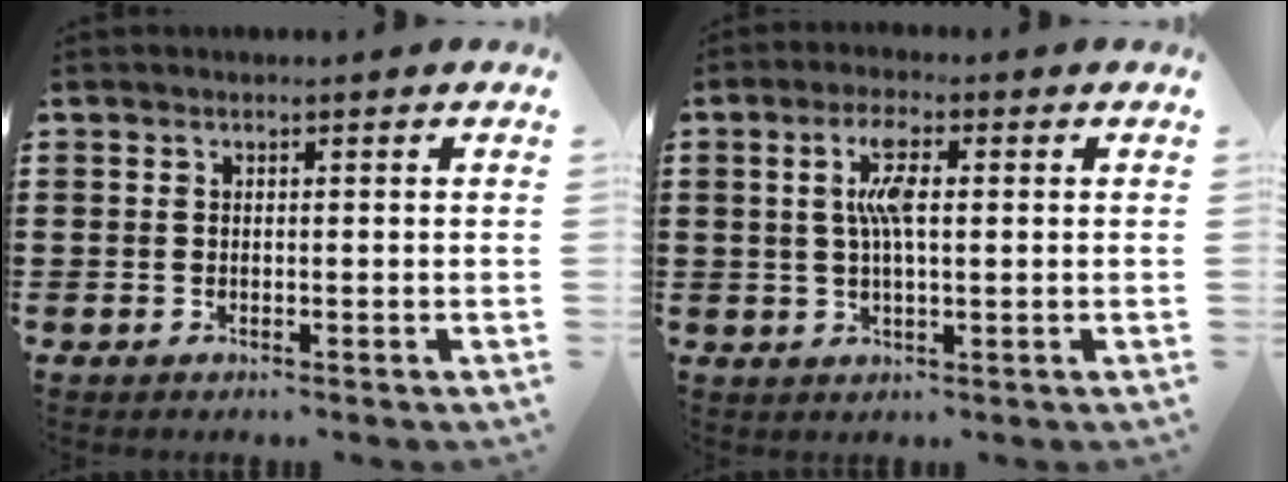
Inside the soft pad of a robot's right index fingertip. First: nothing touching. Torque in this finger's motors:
{"motor_torque": [0.41, -0.18, 0.20, 0.11]}